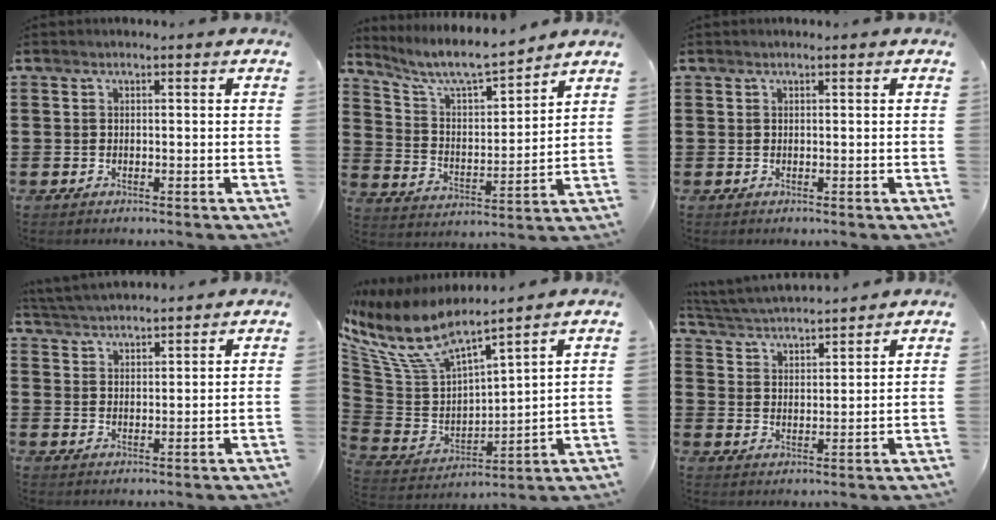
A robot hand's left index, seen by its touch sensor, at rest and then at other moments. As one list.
[{"total": 7.7, "force": [6.9, 0.9, 3.4], "torque": [-0.095, -0.039, 0.117]}, {"total": 0.0}, {"total": 3.6, "force": [3.6, 0.1, 0.2], "torque": [-0.018, -0.010, 0.065]}, {"total": 10.2, "force": [7.3, 2.9, 6.5], "torque": [-0.165, -0.052, 0.124]}, {"total": 4.3, "force": [4.2, 0.0, 0.6], "torque": [-0.032, -0.023, 0.073]}]